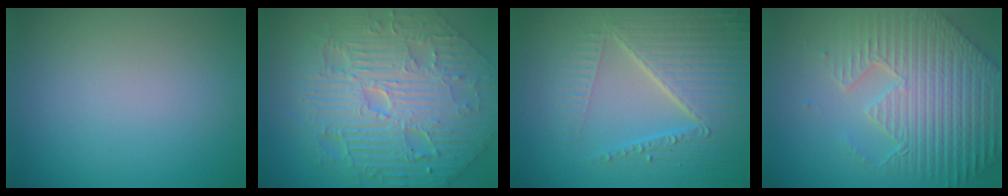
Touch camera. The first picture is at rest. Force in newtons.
{"total": 11.9, "press": 7.8, "slide": 9.0}
{"total": 6.6, "press": 5.2, "slide": 4.1}
{"total": 9.2, "press": 6.5, "slide": 6.6}